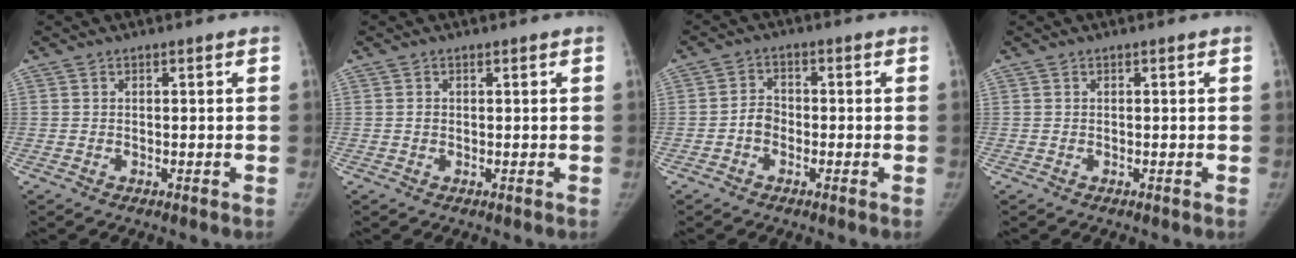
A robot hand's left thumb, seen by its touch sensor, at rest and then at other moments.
{"total": 0.6, "force": [0.0, 0.5, 0.3], "torque": [-0.003, 0.001, 0.001]}
{"total": 3.2, "force": [-1.3, 2.5, 1.5], "torque": [-0.008, 0.015, -0.028]}
{"total": 0.0}